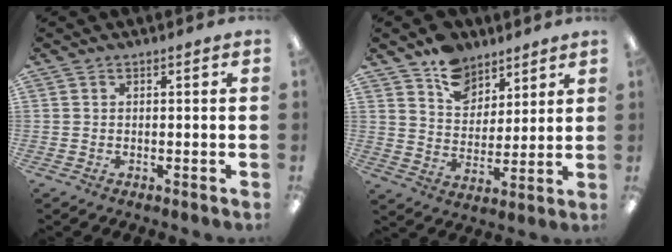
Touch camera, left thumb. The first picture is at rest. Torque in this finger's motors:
{"motor_torque": [1.33, 0.61, 1.14, -1.09, 0.04]}